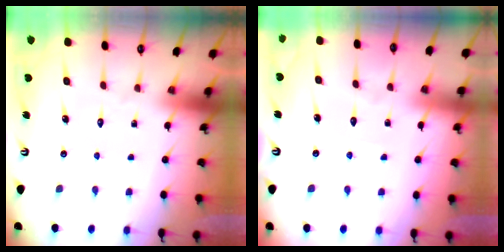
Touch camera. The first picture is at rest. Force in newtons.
{"total": 3.7, "press": 3.7, "slide": 0.2}